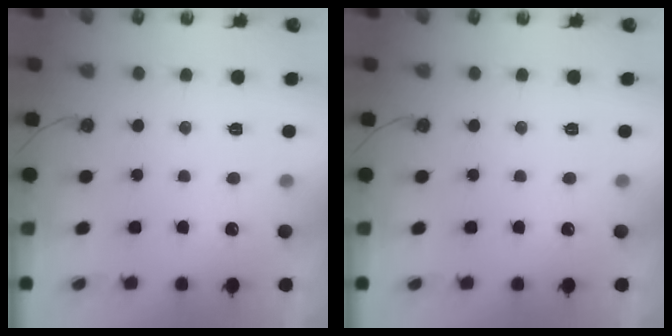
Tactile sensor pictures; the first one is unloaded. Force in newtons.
{"total": 0.0}